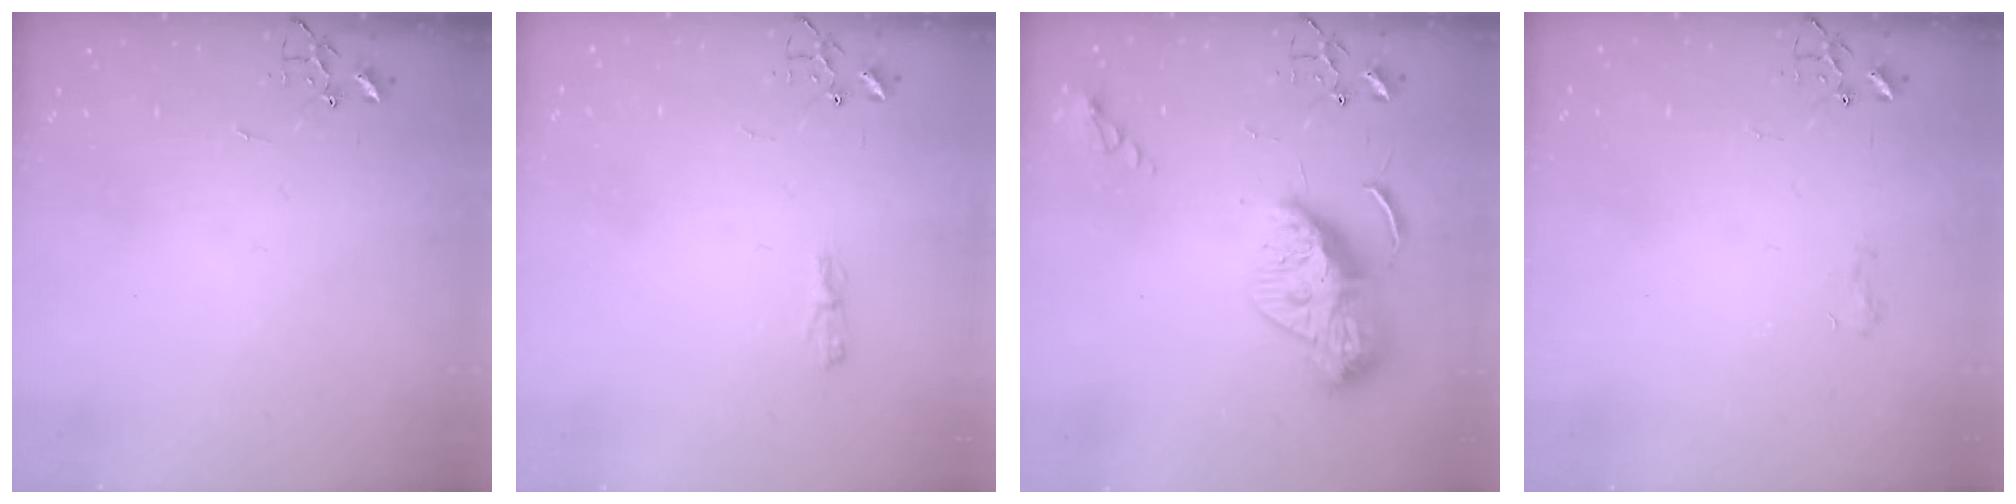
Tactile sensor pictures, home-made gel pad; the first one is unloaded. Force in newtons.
{"total": 3.4, "press": 3.4, "slide": 0.6}
{"total": 11.5, "press": 11.4, "slide": 1.1}
{"total": 4.8, "press": 4.7, "slide": 0.8}